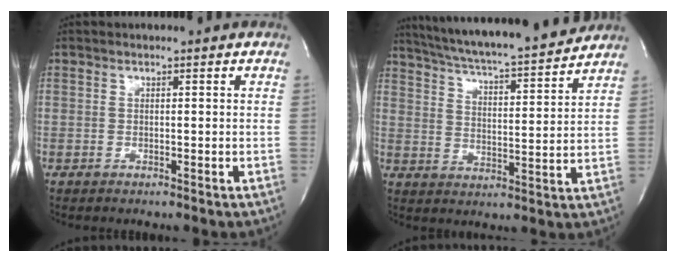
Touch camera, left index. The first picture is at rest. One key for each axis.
{"total": 18.0, "fx": 16.5, "fy": 0.6, "fz": 7.3, "tx": -0.126, "ty": -0.007, "tz": 0.245}